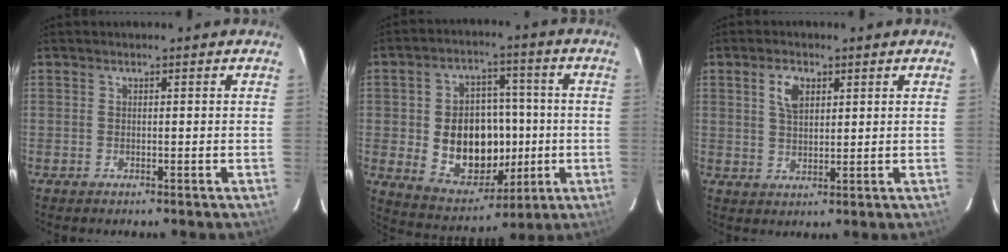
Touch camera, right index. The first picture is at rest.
{"total": 15.6, "force": [-1.6, 11.6, 10.4], "torque": [-0.210, 0.011, 0.001]}
{"total": 4.6, "force": [1.9, 2.6, 3.3], "torque": [-0.060, 0.009, 0.038]}